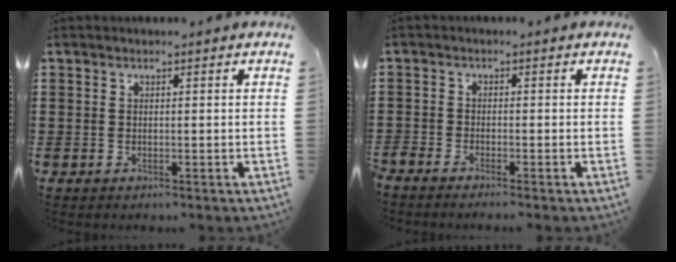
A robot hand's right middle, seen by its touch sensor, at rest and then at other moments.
{"total": 1.3, "force": [-1.3, 0.0, 0.3], "torque": [-0.015, -0.002, -0.027]}